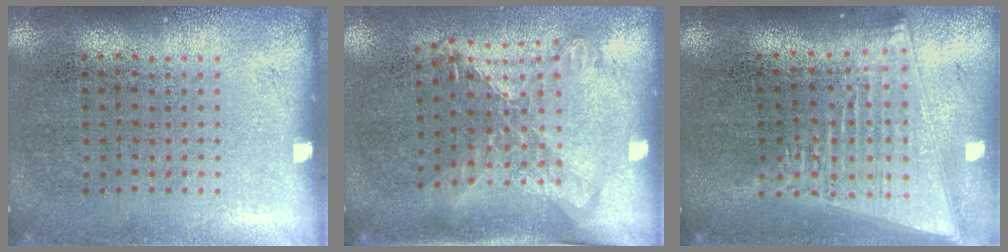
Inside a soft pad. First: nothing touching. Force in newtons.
{"total": 1.7, "press": 1.3, "slide": 1.0}
{"total": 2.0, "press": 1.7, "slide": 1.1}